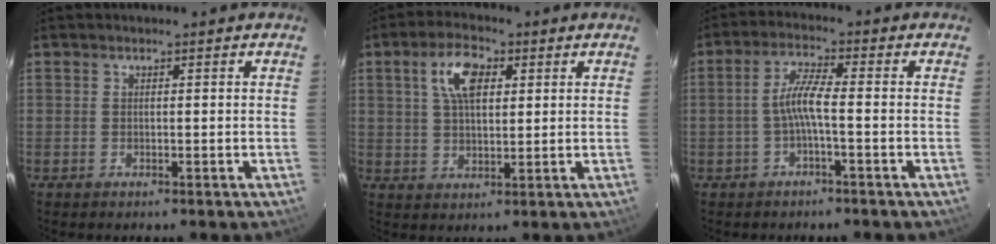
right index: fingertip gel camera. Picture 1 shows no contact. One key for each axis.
{"total": 7.8, "fx": 2.9, "fy": 3.8, "fz": 6.2, "tx": -0.116, "ty": 0.018, "tz": 0.052}
{"total": 4.4, "fx": -1.4, "fy": 0.2, "fz": 4.1, "tx": -0.091, "ty": 0.009, "tz": -0.028}